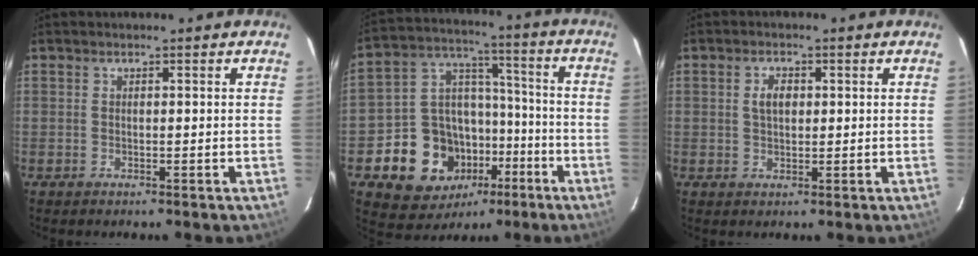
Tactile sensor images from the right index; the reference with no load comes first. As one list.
[{"total": 16.7, "force": [-6.9, 13.8, 6.3], "torque": [-0.146, 0.051, -0.083]}, {"total": 3.2, "force": [0.7, 2.0, 2.4], "torque": [-0.044, 0.008, 0.014]}]